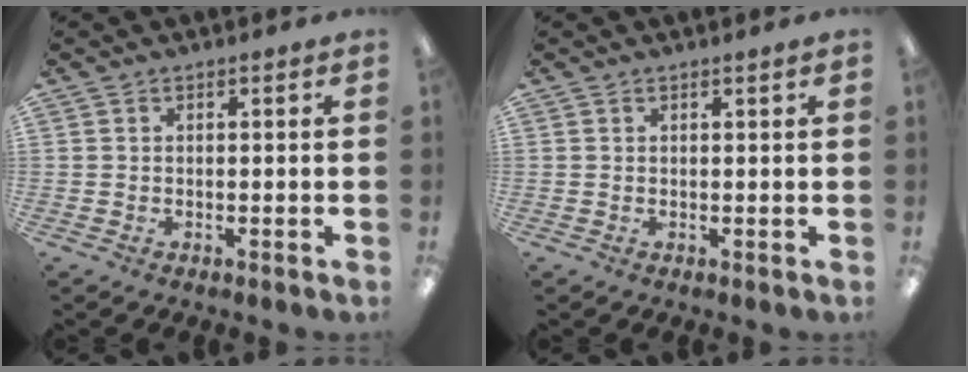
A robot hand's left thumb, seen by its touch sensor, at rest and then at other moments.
{"total": 0.6, "force": [0.5, -0.1, 0.4], "torque": [-0.006, -0.002, 0.008]}